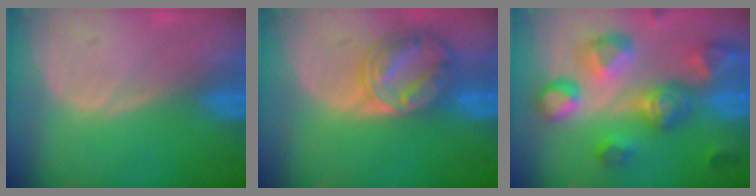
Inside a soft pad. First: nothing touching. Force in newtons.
{"total": 8.6, "press": 7.3, "slide": 4.5}
{"total": 11.3, "press": 10.0, "slide": 5.2}